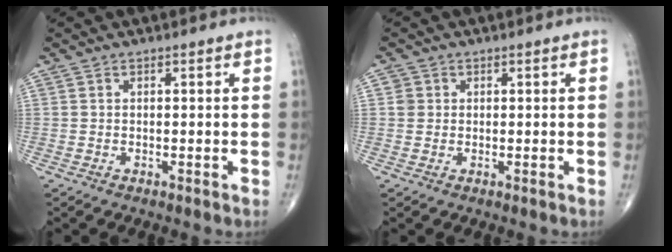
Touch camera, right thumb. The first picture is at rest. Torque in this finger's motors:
{"motor_torque": [0.03, 0.76, 0.16, 0.11, 0.00]}